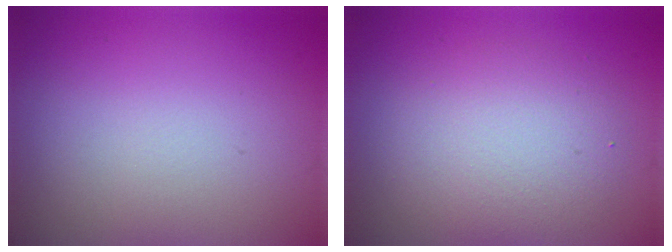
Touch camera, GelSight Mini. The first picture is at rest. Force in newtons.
{"total": 4.3, "press": 4.3, "slide": 0.2}